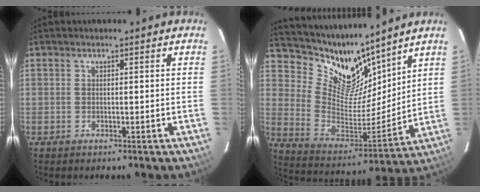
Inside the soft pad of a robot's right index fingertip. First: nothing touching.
{"total": 14.2, "force": [12.4, 5.1, 4.4], "torque": [-0.102, -0.035, 0.233]}